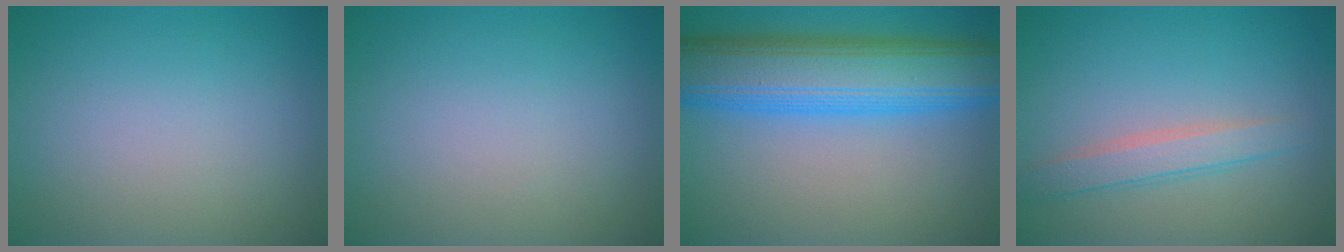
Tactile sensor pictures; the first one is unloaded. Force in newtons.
{"total": 0.0}
{"total": 10.4, "press": 10.4, "slide": 0.3}
{"total": 2.4, "press": 2.4, "slide": 0.1}